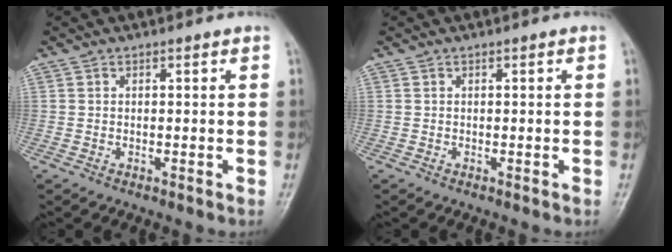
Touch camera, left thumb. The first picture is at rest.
{"total": 0.0}